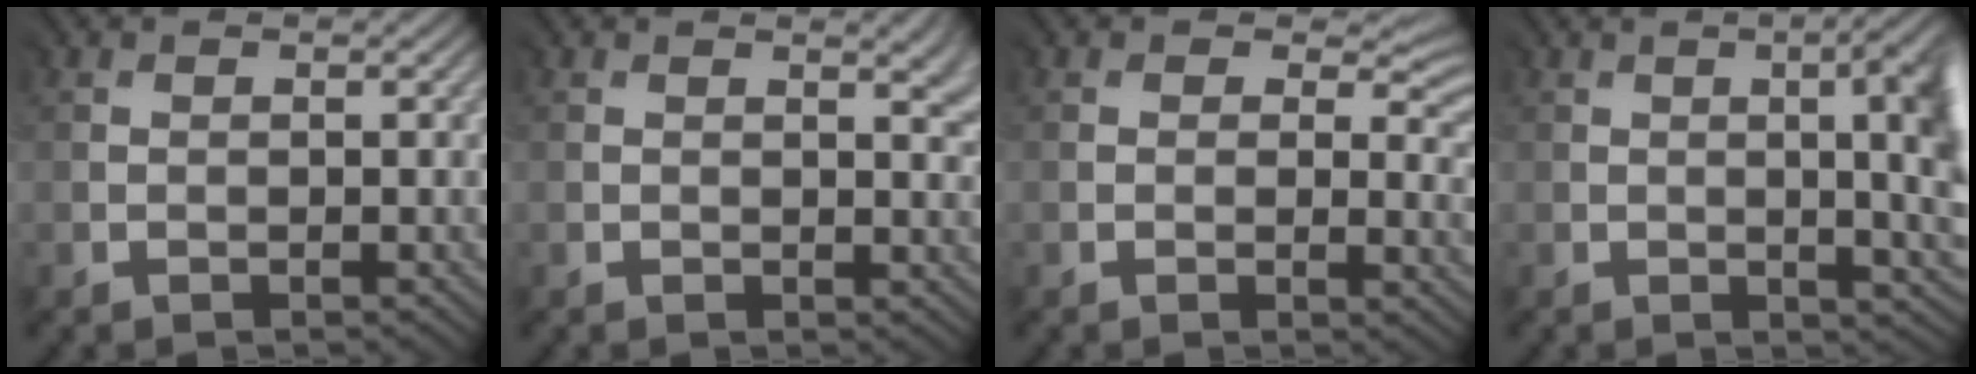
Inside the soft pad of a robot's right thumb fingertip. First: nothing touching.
{"total": 3.8, "force": [0.9, 1.3, 3.5], "torque": [-0.038, 0.000, 0.014]}
{"total": 4.9, "force": [1.5, 2.8, 3.8], "torque": [-0.052, -0.007, 0.020]}
{"total": 10.7, "force": [0.1, 4.2, 9.9], "torque": [-0.091, 0.011, -0.007]}